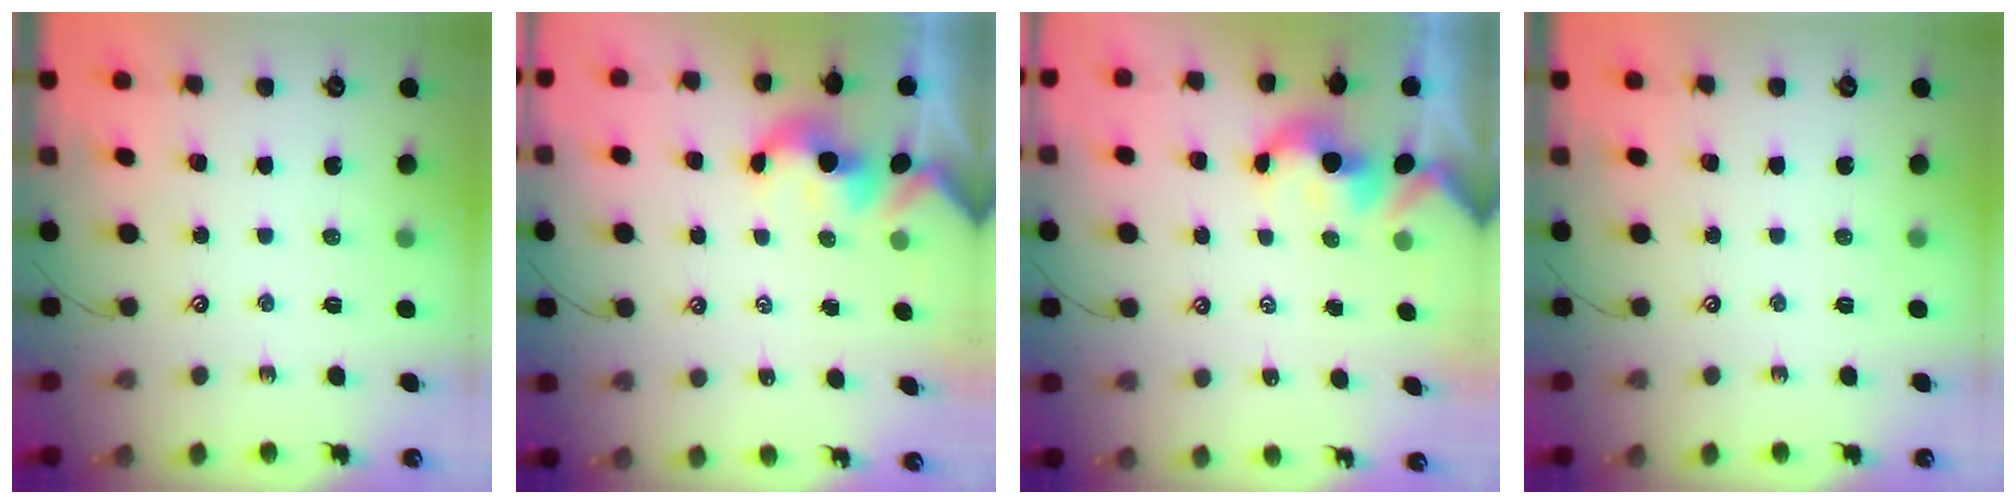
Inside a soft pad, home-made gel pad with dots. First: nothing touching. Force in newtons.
{"total": 1.6, "press": 1.5, "slide": 0.3}
{"total": 1.8, "press": 1.7, "slide": 0.4}
{"total": 0.0}